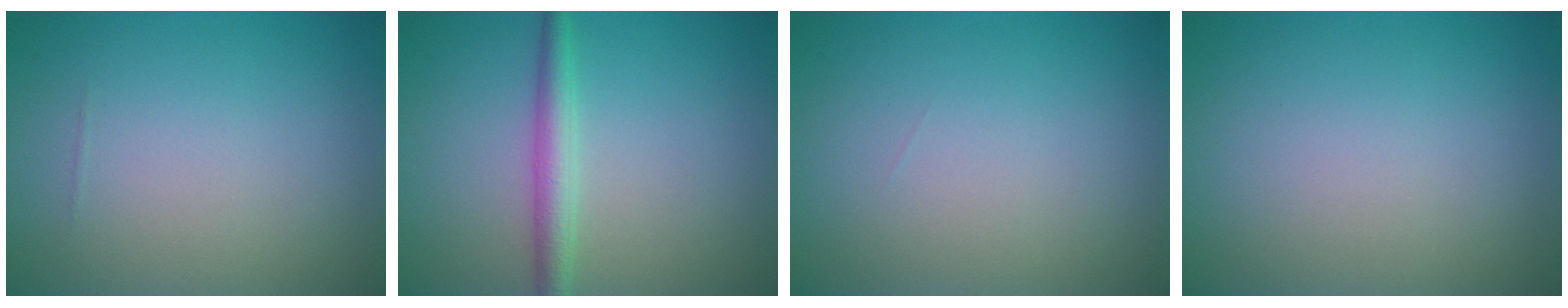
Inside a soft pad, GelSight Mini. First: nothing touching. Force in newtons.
{"total": 2.7, "press": 2.7, "slide": 0.1}
{"total": 0.0}
{"total": 0.0}